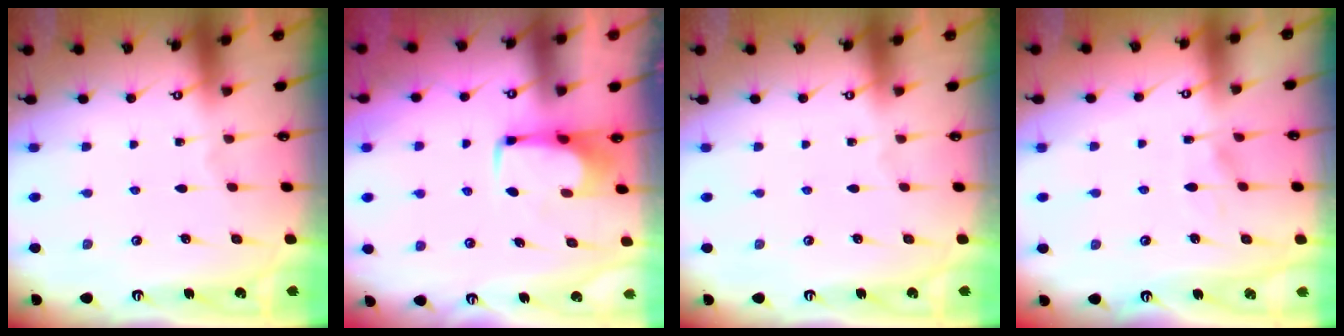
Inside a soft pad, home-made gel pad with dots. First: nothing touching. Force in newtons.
{"total": 1.3, "press": 1.2, "slide": 0.4}
{"total": 0.0}
{"total": 5.3, "press": 5.2, "slide": 0.6}